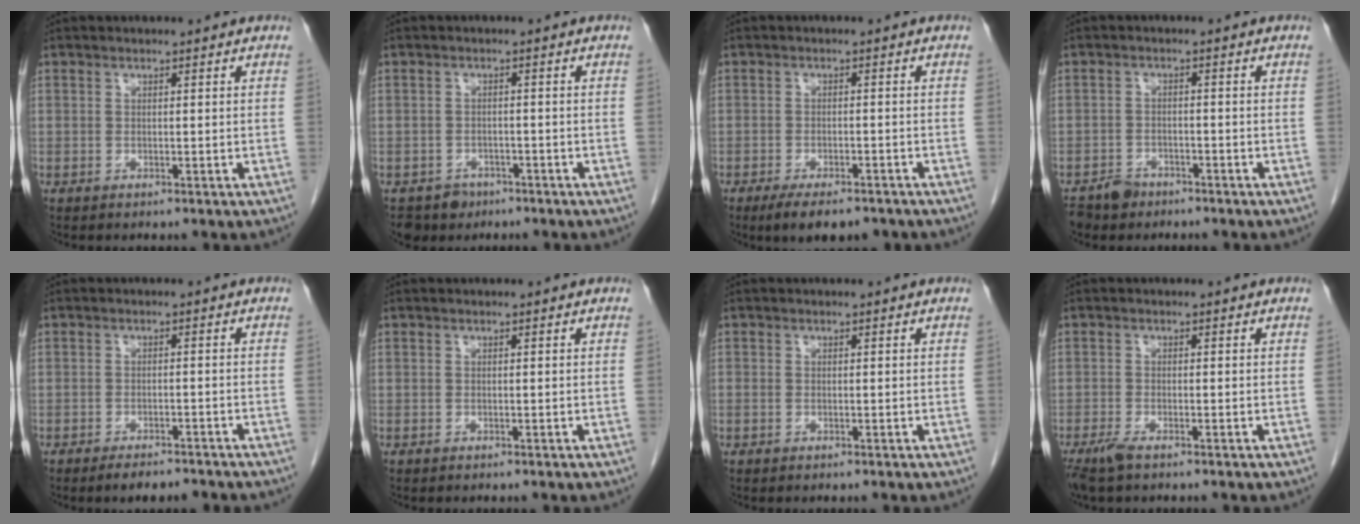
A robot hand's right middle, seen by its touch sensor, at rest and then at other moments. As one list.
[{"total": 3.6, "force": [-2.4, 2.6, 0.1], "torque": [0.000, 0.006, -0.037]}, {"total": 7.1, "force": [-5.4, 2.3, 3.9], "torque": [-0.055, -0.006, -0.081]}, {"total": 3.4, "force": [-2.8, 1.9, 0.5], "torque": [-0.012, 0.001, -0.046]}, {"total": 4.6, "force": [-3.9, 1.2, 2.1], "torque": [-0.027, -0.004, -0.054]}, {"total": 0.0}, {"total": 0.0}, {"total": 2.6, "force": [-1.9, 0.5, 1.7], "torque": [-0.041, -0.008, -0.038]}]